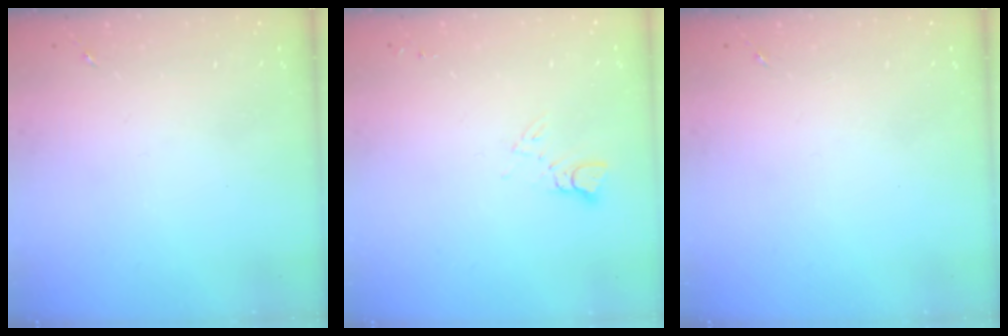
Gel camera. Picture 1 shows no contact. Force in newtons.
{"total": 4.1, "press": 4.1, "slide": 0.4}
{"total": 0.0}